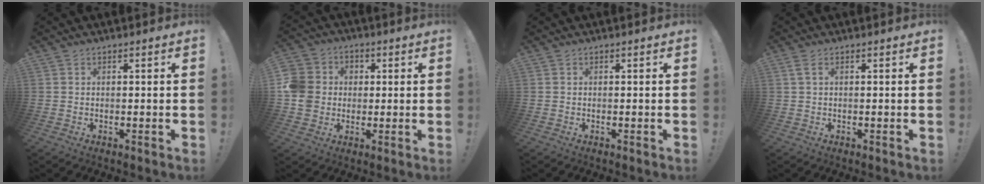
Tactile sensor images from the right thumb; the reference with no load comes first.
{"total": 10.2, "force": [-0.3, 9.5, 3.8], "torque": [-0.070, 0.009, -0.004]}
{"total": 0.0}
{"total": 1.9, "force": [0.6, 0.3, 1.7], "torque": [-0.037, 0.003, 0.012]}